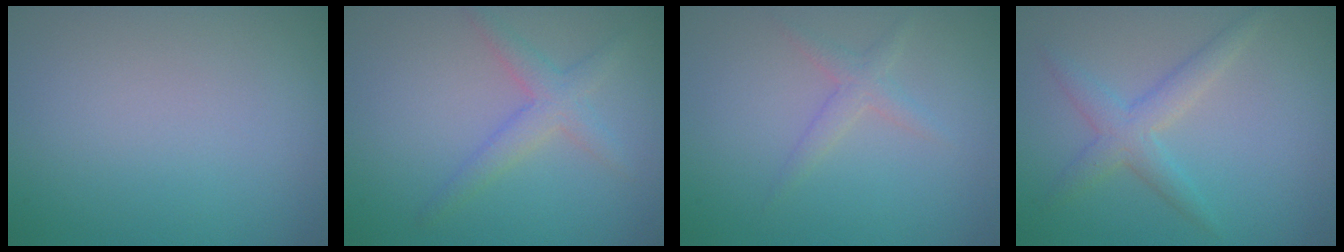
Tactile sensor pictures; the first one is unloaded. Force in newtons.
{"total": 1.9, "press": 1.9, "slide": 0.1}
{"total": 1.5, "press": 1.5, "slide": 0.1}
{"total": 2.6, "press": 2.6, "slide": 0.1}